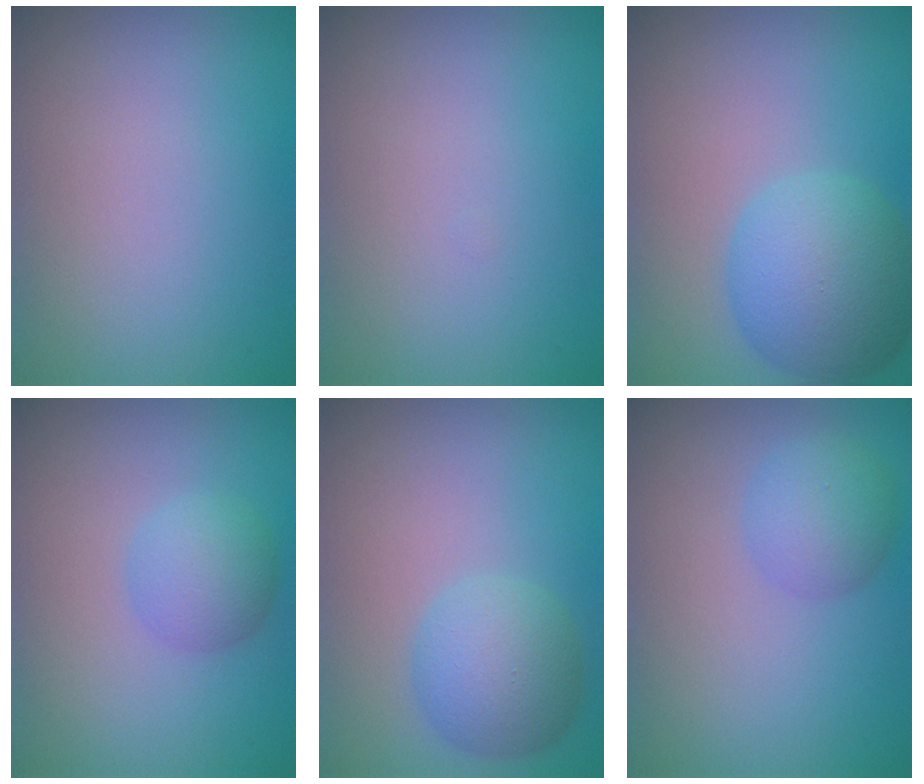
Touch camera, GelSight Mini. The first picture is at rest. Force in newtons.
{"total": 0.0}
{"total": 6.4, "press": 6.4, "slide": 0.3}
{"total": 2.9, "press": 2.9, "slide": 0.0}
{"total": 4.5, "press": 4.4, "slide": 0.2}
{"total": 3.0, "press": 2.9, "slide": 0.2}